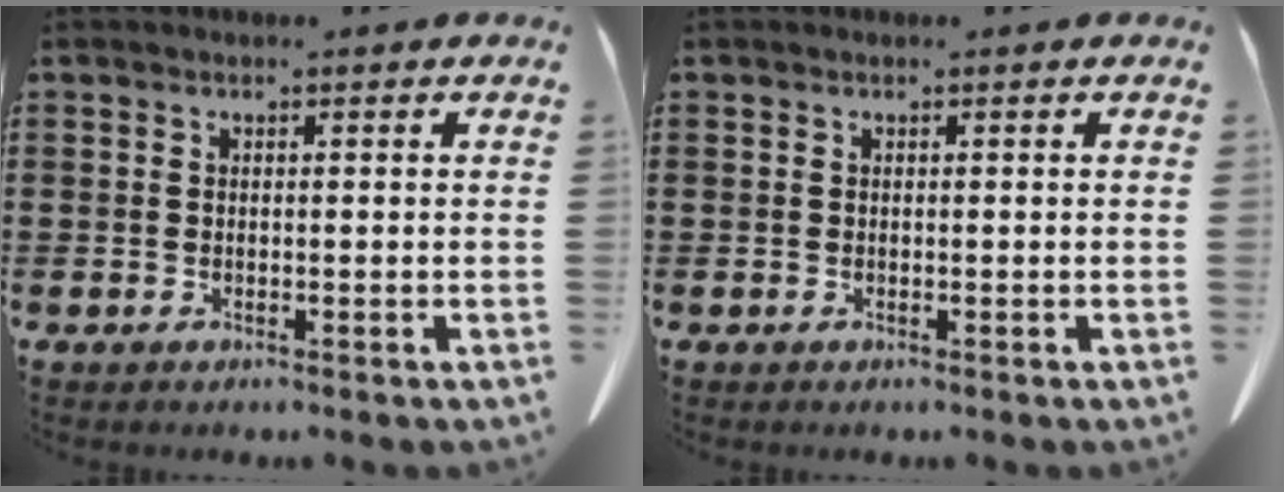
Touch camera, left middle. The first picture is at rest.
{"total": 0.0}